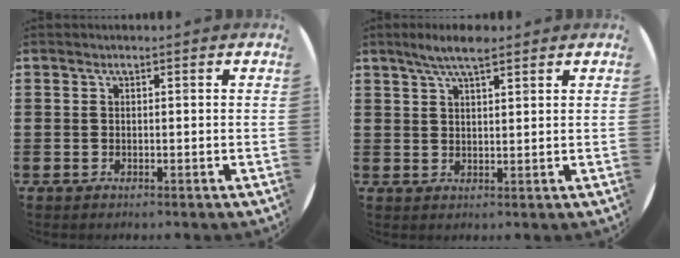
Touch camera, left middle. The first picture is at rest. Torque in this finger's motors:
{"motor_torque": [0.80, -0.69, 0.09, 0.07]}